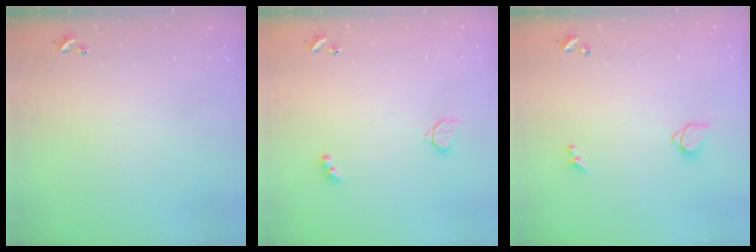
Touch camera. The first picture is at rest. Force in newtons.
{"total": 2.6, "press": 2.6, "slide": 0.5}
{"total": 1.6, "press": 1.5, "slide": 0.3}